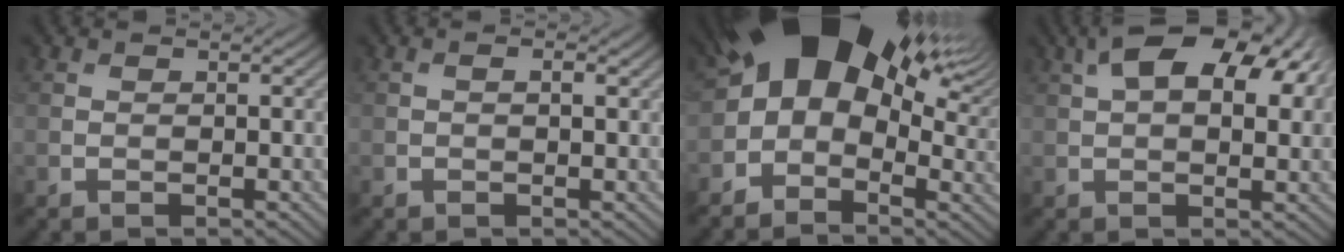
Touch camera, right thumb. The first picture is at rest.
{"total": 1.1, "force": [0.2, 0.1, 1.0], "torque": [-0.016, 0.000, 0.003]}
{"total": 14.7, "force": [4.7, 8.6, 10.9], "torque": [-0.177, 0.013, 0.079]}
{"total": 12.7, "force": [4.7, 6.5, 9.9], "torque": [-0.163, 0.020, 0.069]}